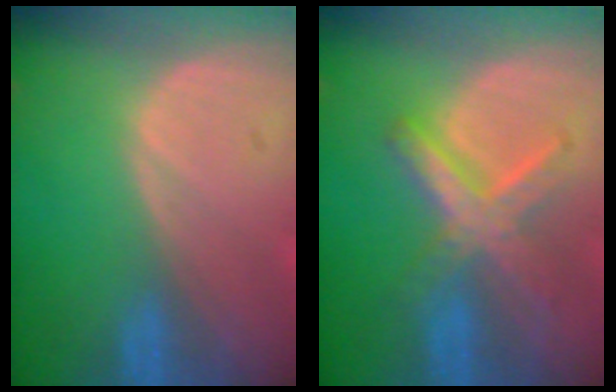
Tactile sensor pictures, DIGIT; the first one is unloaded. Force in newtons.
{"total": 6.3, "press": 6.3, "slide": 0.2}